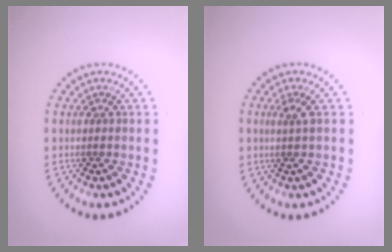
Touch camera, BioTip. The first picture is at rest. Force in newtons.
{"total": 1.4, "press": 1.1, "slide": 0.8}